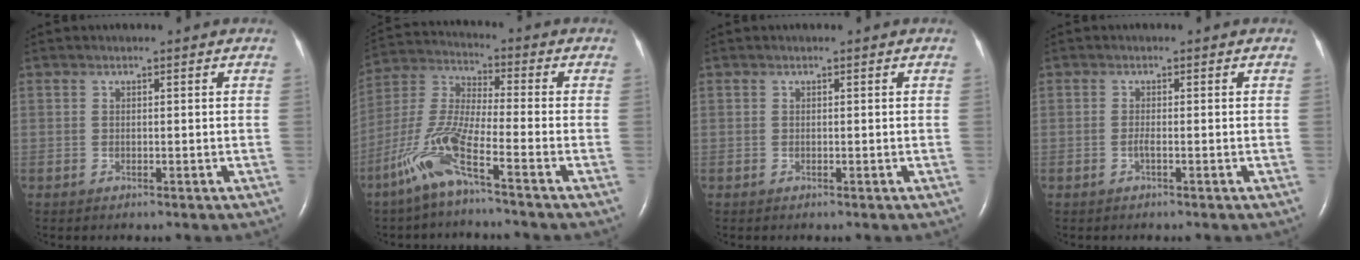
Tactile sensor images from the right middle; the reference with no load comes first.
{"total": 10.5, "force": [-6.1, 0.4, 8.5], "torque": [-0.197, -0.013, -0.133]}
{"total": 0.0}
{"total": 0.7, "force": [-0.3, -0.1, 0.6], "torque": [-0.015, 0.001, -0.008]}